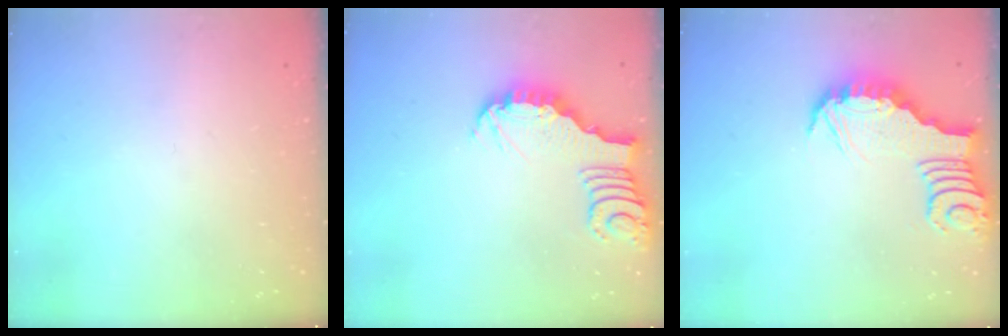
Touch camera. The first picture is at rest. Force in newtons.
{"total": 4.0, "press": 4.0, "slide": 0.4}
{"total": 3.6, "press": 3.6, "slide": 0.2}